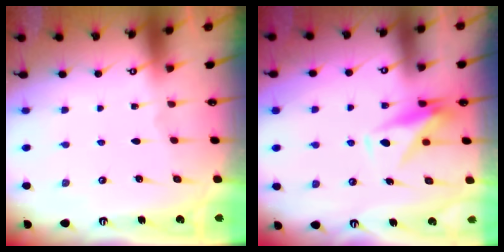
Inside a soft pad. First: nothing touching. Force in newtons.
{"total": 8.8, "press": 8.6, "slide": 1.7}